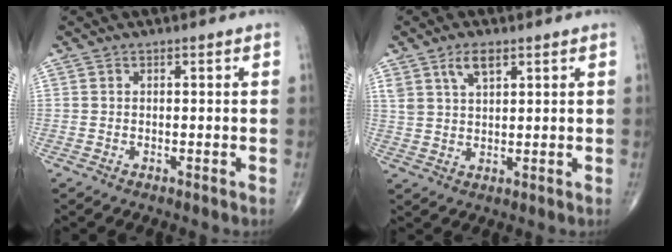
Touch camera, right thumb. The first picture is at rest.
{"total": 4.8, "force": [2.8, 2.1, 3.2], "torque": [-0.055, -0.011, 0.057]}